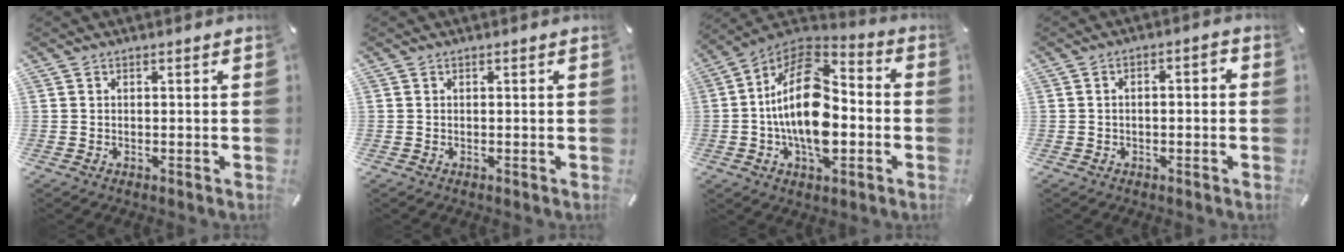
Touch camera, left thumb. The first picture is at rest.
{"total": 0.0}
{"total": 19.7, "force": [-3.0, 11.9, 15.5], "torque": [-0.298, 0.006, -0.055]}
{"total": 2.7, "force": [-1.4, 1.1, 2.0], "torque": [-0.033, 0.014, -0.029]}